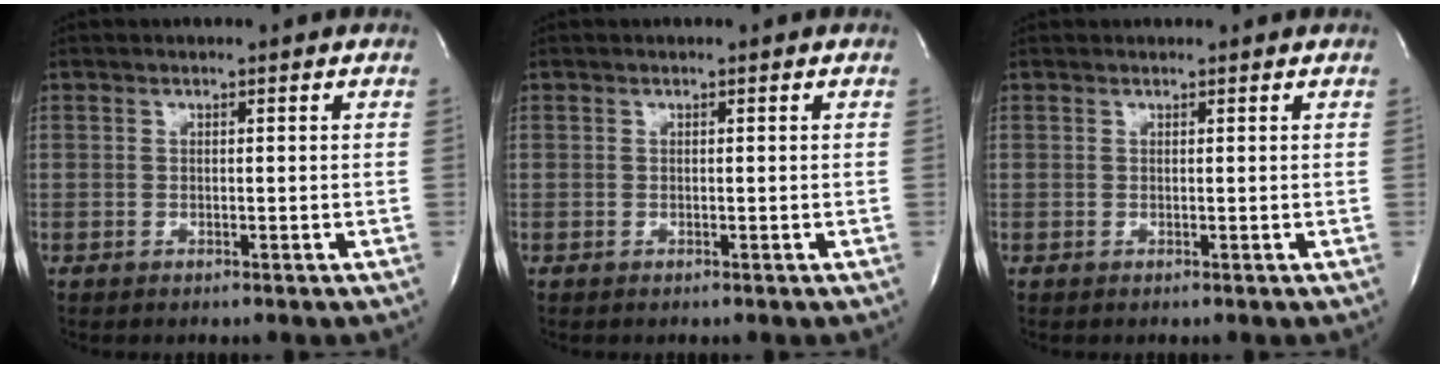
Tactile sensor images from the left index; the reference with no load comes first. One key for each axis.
{"total": 0.0}
{"total": 0.6, "fx": 0.6, "fy": 0.1, "fz": 0.0, "tx": -0.001, "ty": 0.009, "tz": 0.011}